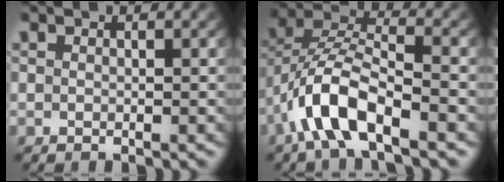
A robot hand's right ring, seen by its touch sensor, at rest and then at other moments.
{"total": 7.4, "force": [-1.2, 4.9, 5.4], "torque": [-0.127, -0.008, -0.028]}